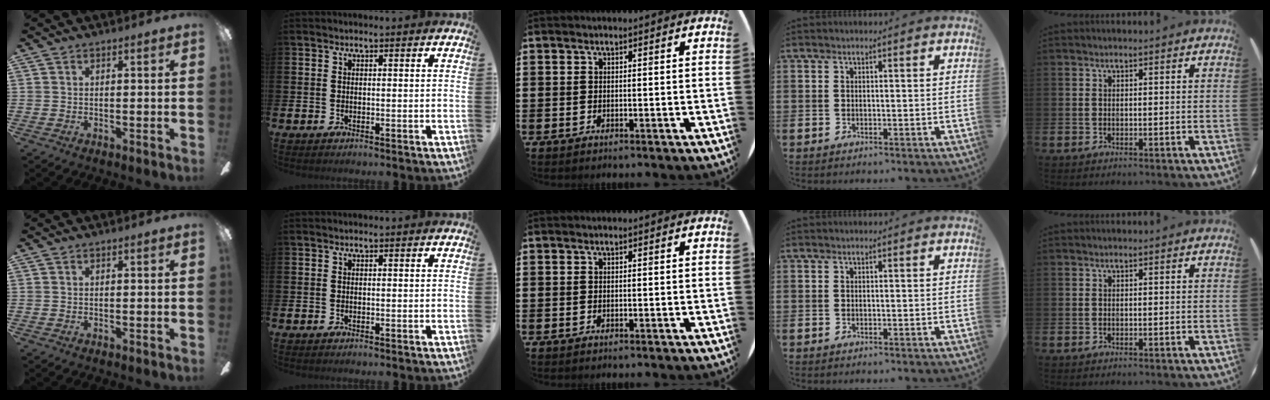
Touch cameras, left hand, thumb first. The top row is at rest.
{}